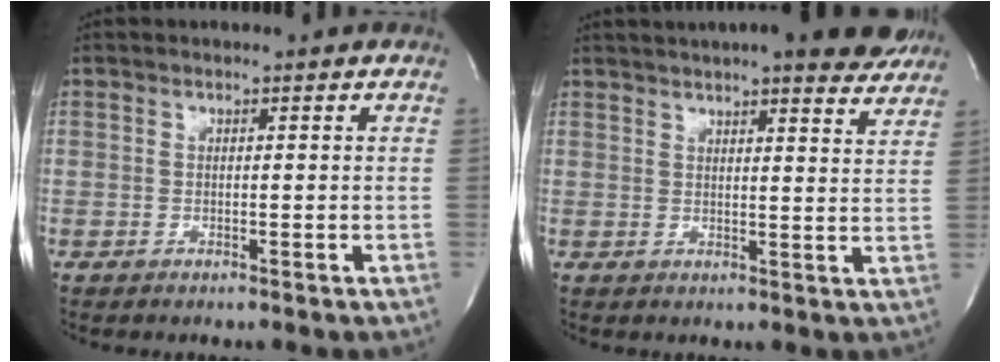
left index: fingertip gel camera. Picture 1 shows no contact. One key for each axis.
{"total": 16.6, "fx": 14.4, "fy": 2.4, "fz": 8.0, "tx": -0.118, "ty": 0.018, "tz": 0.178}